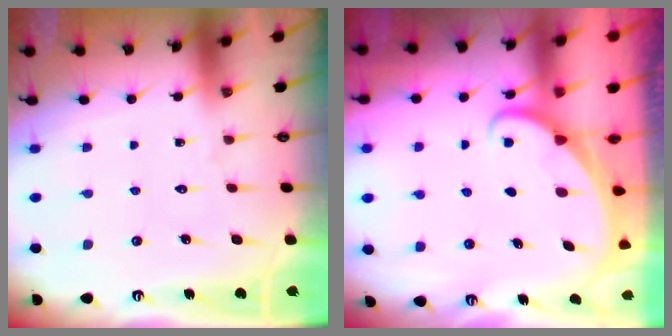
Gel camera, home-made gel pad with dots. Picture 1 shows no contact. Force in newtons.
{"total": 1.6, "press": 1.6, "slide": 0.0}